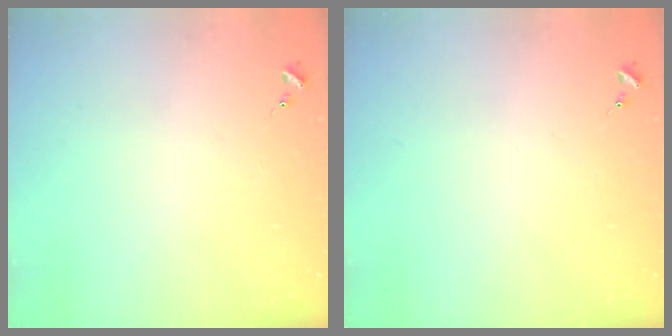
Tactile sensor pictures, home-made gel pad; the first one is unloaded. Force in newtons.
{"total": 0.0}